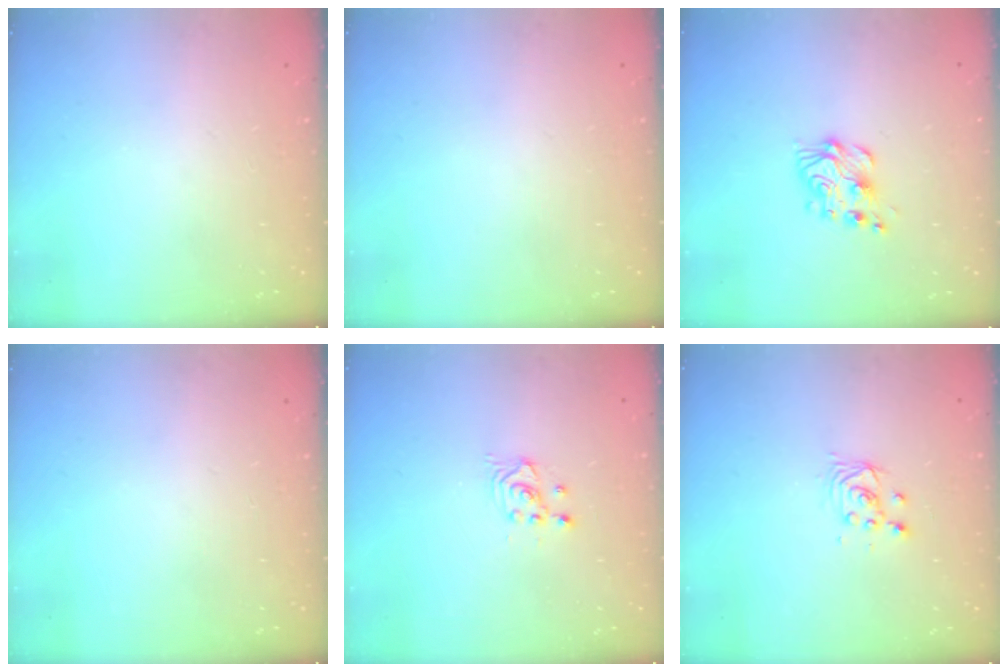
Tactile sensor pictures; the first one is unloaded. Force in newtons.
{"total": 0.0}
{"total": 8.1, "press": 8.1, "slide": 0.4}
{"total": 0.0}
{"total": 2.5, "press": 2.5, "slide": 0.3}
{"total": 2.9, "press": 2.9, "slide": 0.1}